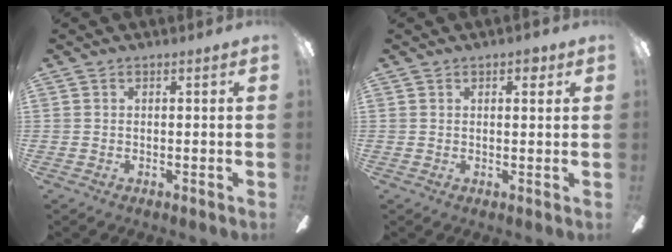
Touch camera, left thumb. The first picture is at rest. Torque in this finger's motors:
{"motor_torque": [0.00, -0.18, -0.20, -0.02, -0.12]}